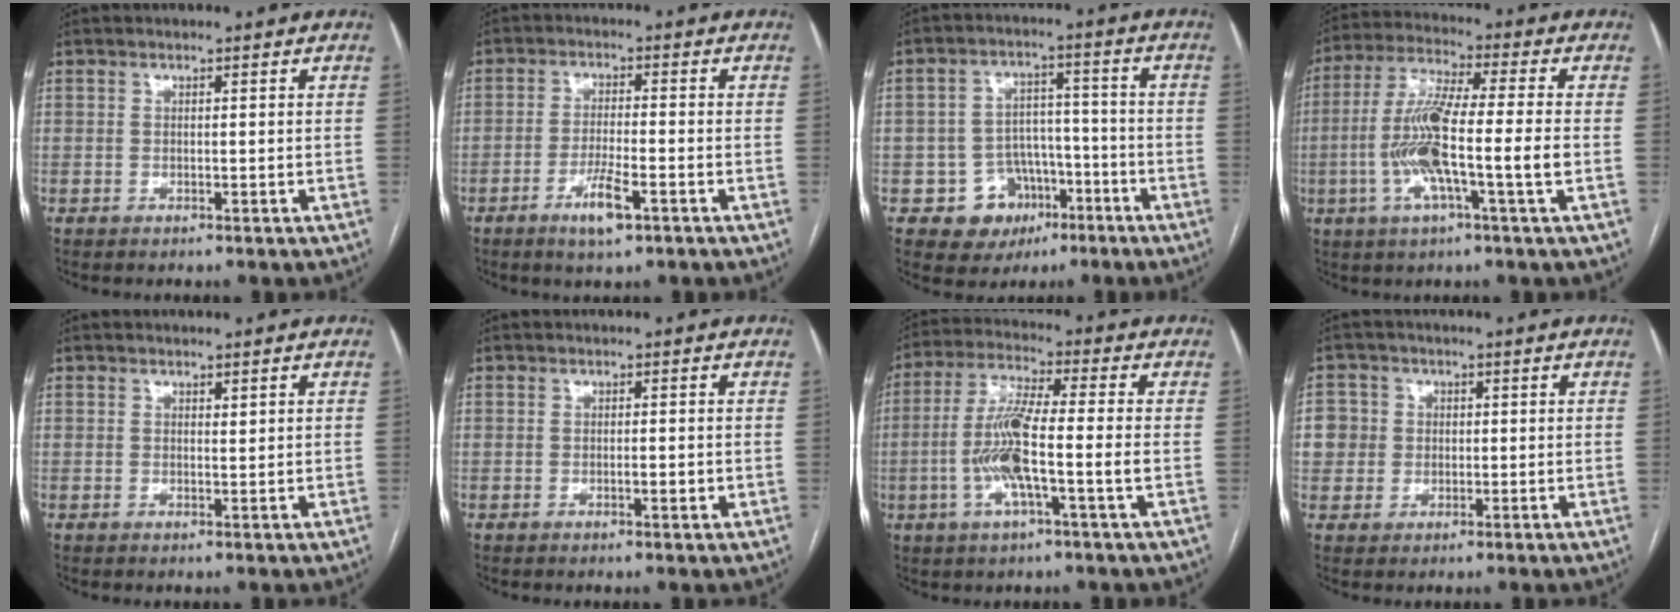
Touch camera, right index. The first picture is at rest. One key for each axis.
{"total": 5.1, "fx": -2.7, "fy": 0.7, "fz": 4.3, "tx": -0.083, "ty": -0.006, "tz": -0.047}
{"total": 8.1, "fx": -3.6, "fy": 7.0, "fz": 1.7, "tx": -0.012, "ty": 0.022, "tz": -0.044}
{"total": 12.6, "fx": -2.4, "fy": 0.3, "fz": 12.4, "tx": -0.246, "ty": 0.002, "tz": -0.052}
{"total": 0.5, "fx": 0.4, "fy": 0.2, "fz": 0.3, "tx": -0.006, "ty": -0.004, "tz": 0.005}
{"total": 1.5, "fx": -0.3, "fy": 0.4, "fz": 1.4, "tx": -0.023, "ty": -0.001, "tz": -0.004}
{"total": 10.3, "fx": -2.1, "fy": 0.5, "fz": 10.1, "tx": -0.204, "ty": 0.004, "tz": -0.047}
{"total": 5.0, "fx": 0.5, "fy": 5.0, "fz": 0.5, "tx": -0.005, "ty": 0.016, "tz": 0.012}